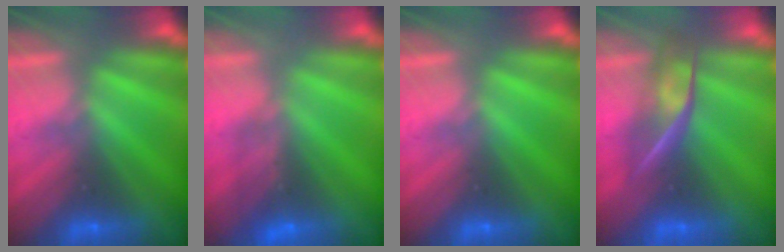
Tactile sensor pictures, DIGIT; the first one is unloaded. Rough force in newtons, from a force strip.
{"total": 1.2}
{"total": 0.0}
{"total": 2.4}